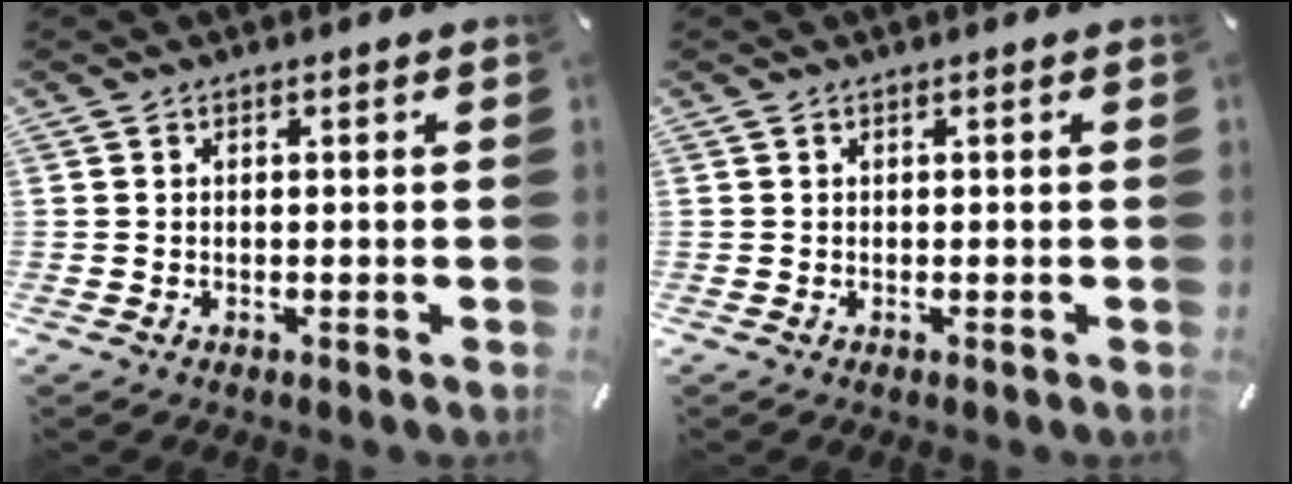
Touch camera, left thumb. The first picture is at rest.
{"total": 0.0}